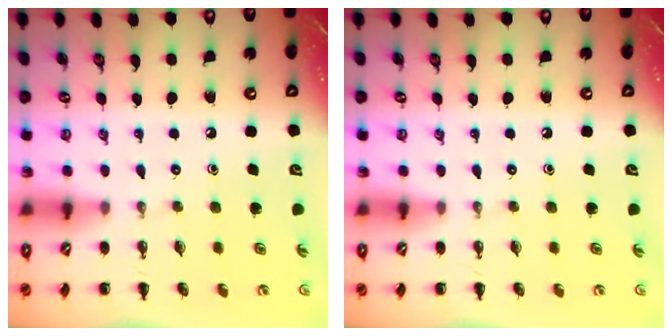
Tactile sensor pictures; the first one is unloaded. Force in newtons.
{"total": 0.0}